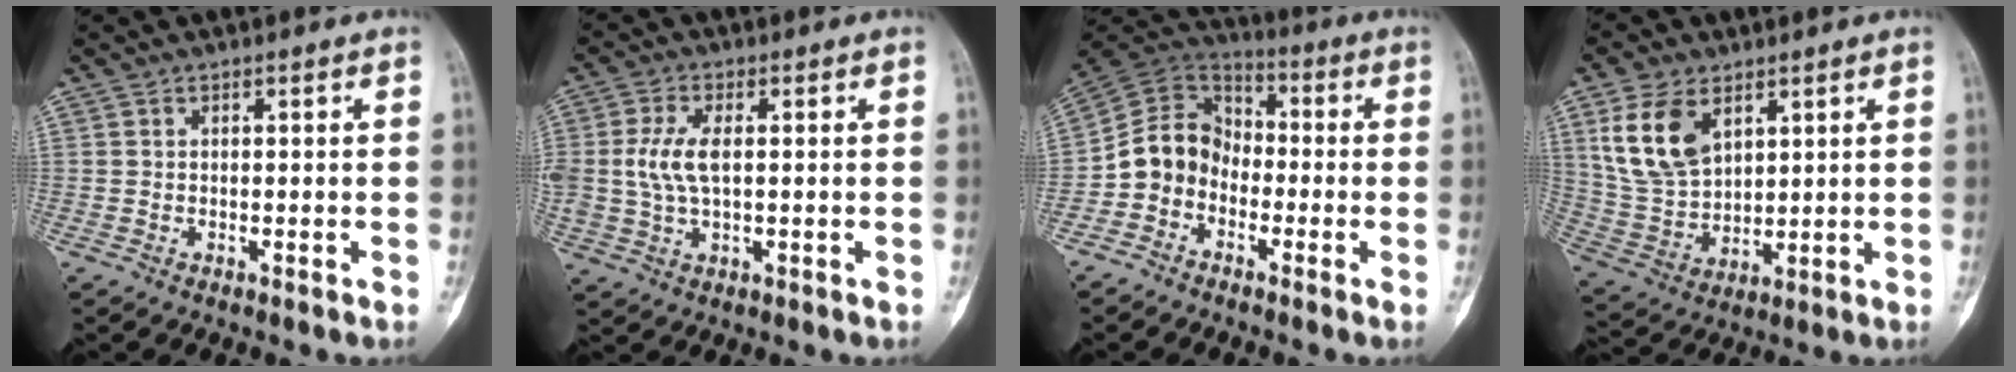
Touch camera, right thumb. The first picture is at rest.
{"total": 7.0, "force": [0.7, 3.6, 5.9], "torque": [-0.135, 0.003, 0.015]}
{"total": 10.2, "force": [-3.3, 8.6, 4.3], "torque": [-0.054, 0.058, -0.080]}
{"total": 12.6, "force": [5.7, 7.7, 8.2], "torque": [-0.149, -0.019, 0.126]}